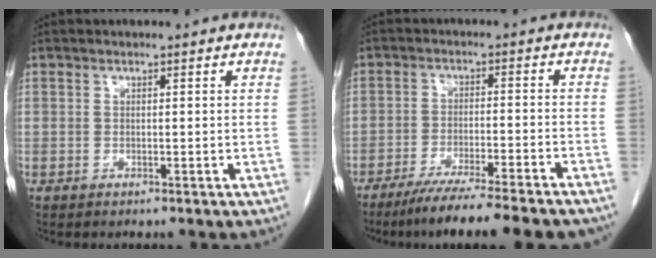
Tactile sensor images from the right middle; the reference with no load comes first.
{"total": 13.8, "force": [-11.8, 0.1, 7.3], "torque": [-0.101, -0.032, -0.180]}